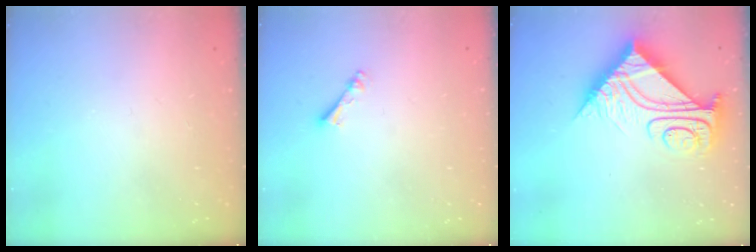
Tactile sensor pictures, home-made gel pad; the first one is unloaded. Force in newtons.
{"total": 2.5, "press": 2.4, "slide": 0.5}
{"total": 13.0, "press": 13.0, "slide": 1.0}